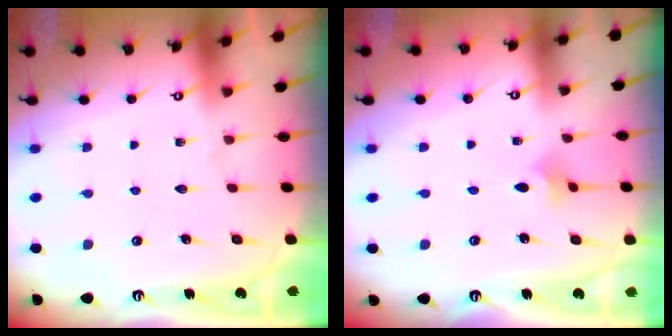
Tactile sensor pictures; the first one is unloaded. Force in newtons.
{"total": 2.1, "press": 2.1, "slide": 0.4}